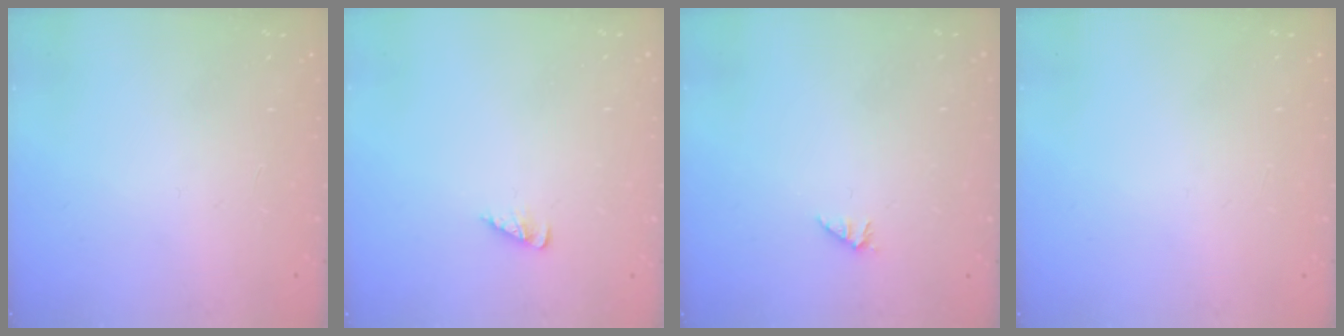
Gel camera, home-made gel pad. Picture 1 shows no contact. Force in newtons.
{"total": 2.1, "press": 2.1, "slide": 0.3}
{"total": 0.0}
{"total": 0.0}